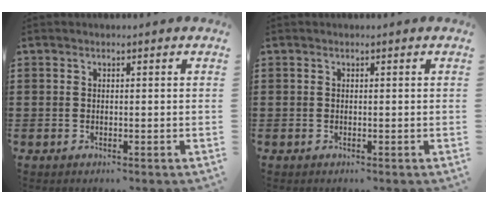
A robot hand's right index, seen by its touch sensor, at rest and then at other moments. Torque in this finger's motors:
{"motor_torque": [1.03, 1.11, 0.00, 0.01]}